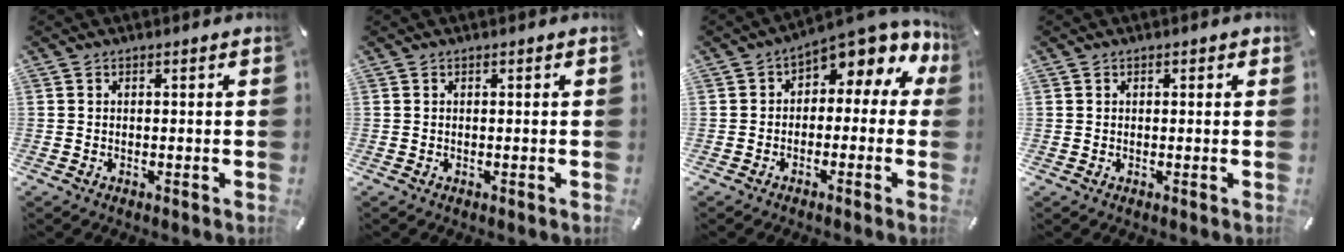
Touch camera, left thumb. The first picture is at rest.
{"total": 0.0}
{"total": 6.0, "force": [3.7, 3.2, 3.5], "torque": [-0.058, -0.039, 0.063]}
{"total": 1.4, "force": [0.4, 1.3, -0.1], "torque": [0.009, -0.001, 0.003]}